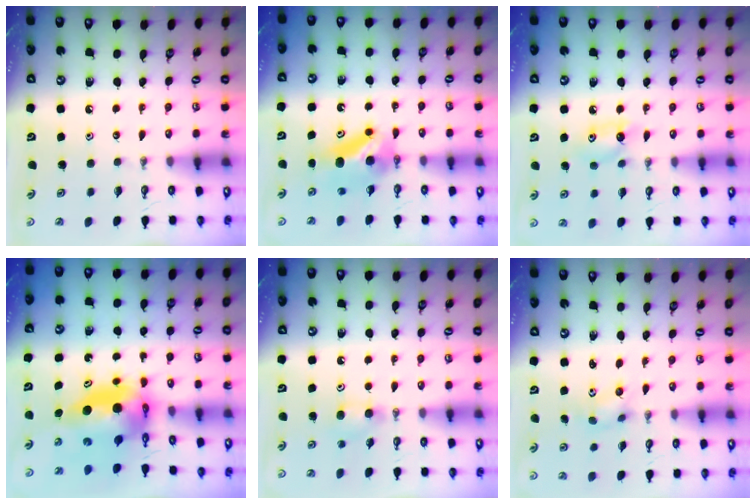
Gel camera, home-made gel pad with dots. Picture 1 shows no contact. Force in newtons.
{"total": 7.4, "press": 7.1, "slide": 1.9}
{"total": 6.1, "press": 6.0, "slide": 0.8}
{"total": 7.6, "press": 7.5, "slide": 0.9}
{"total": 3.6, "press": 3.6, "slide": 0.7}
{"total": 3.8, "press": 3.5, "slide": 1.5}